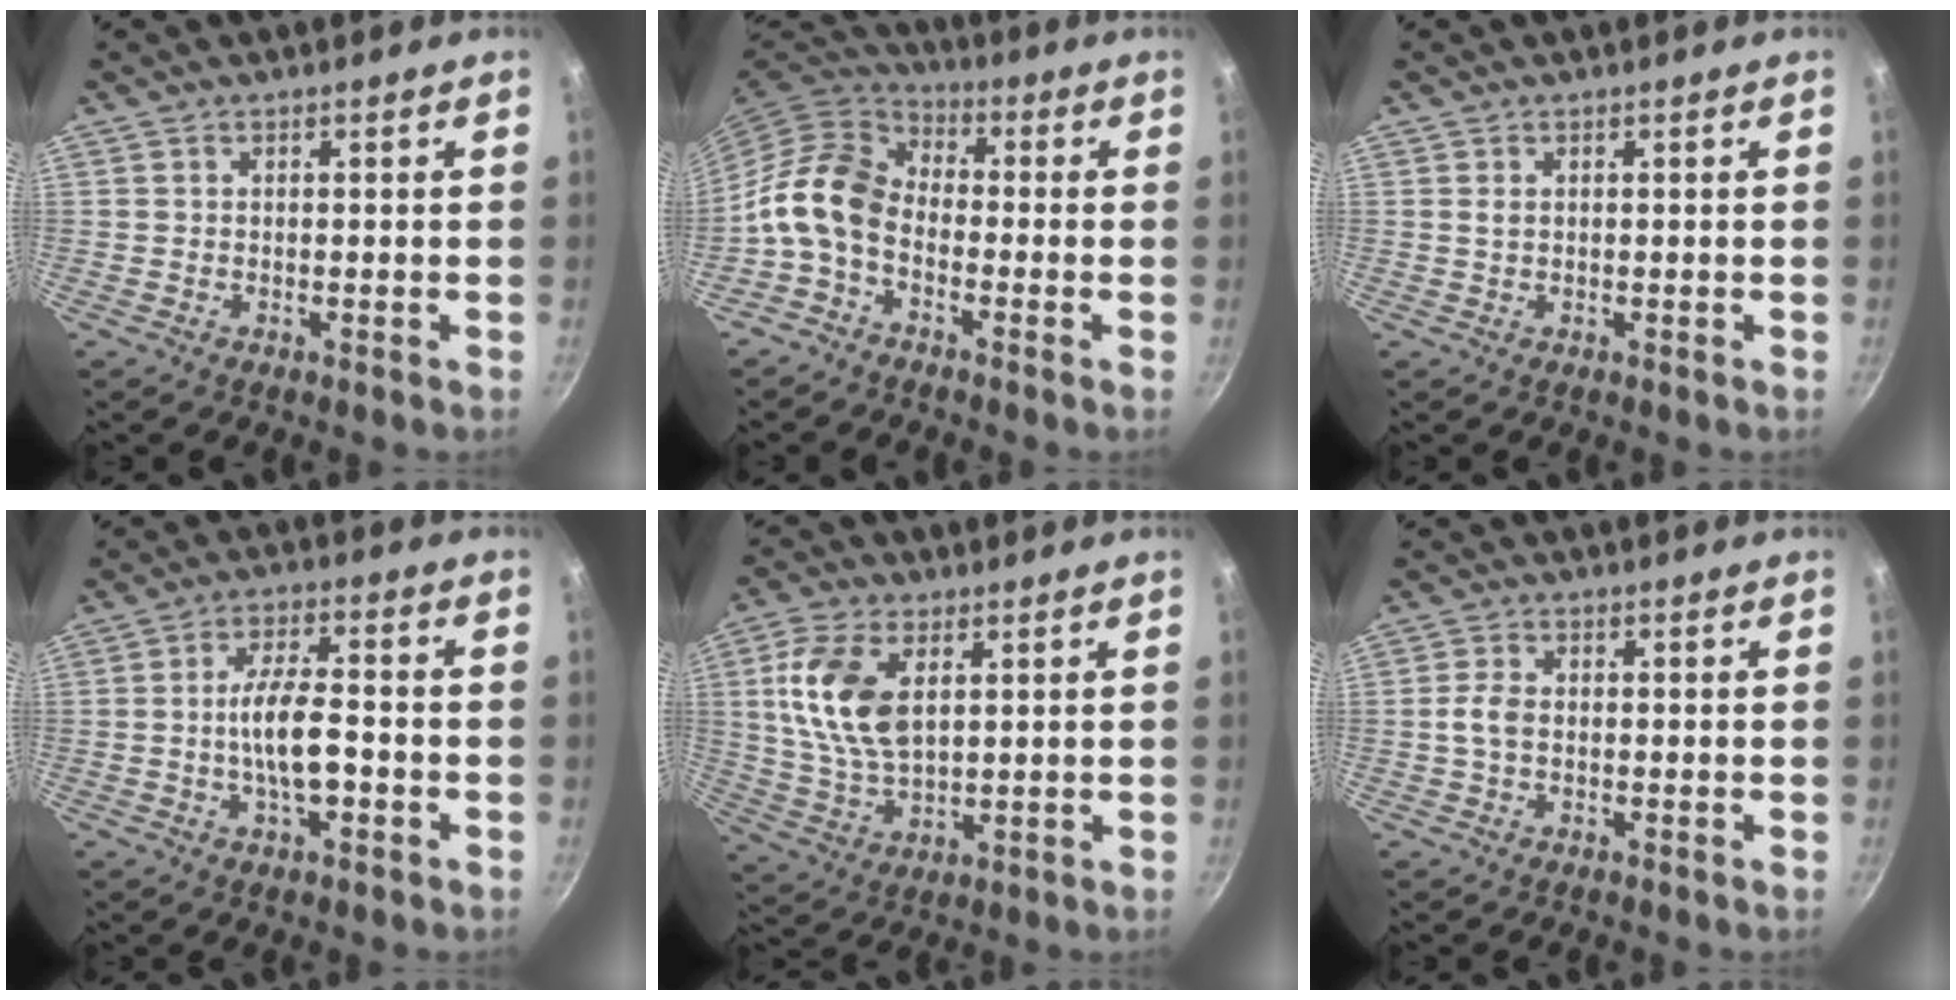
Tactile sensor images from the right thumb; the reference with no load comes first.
{"total": 10.4, "force": [-3.1, 7.0, 7.0], "torque": [-0.121, 0.043, -0.082]}
{"total": 0.8, "force": [0.3, 0.5, 0.6], "torque": [-0.012, -0.002, 0.005]}
{"total": 9.2, "force": [-2.0, 3.5, 8.2], "torque": [-0.137, 0.023, -0.039]}
{"total": 13.3, "force": [3.4, 7.5, 10.4], "torque": [-0.198, -0.011, 0.069]}
{"total": 3.4, "force": [-0.3, 2.2, 2.6], "torque": [-0.055, 0.013, -0.009]}